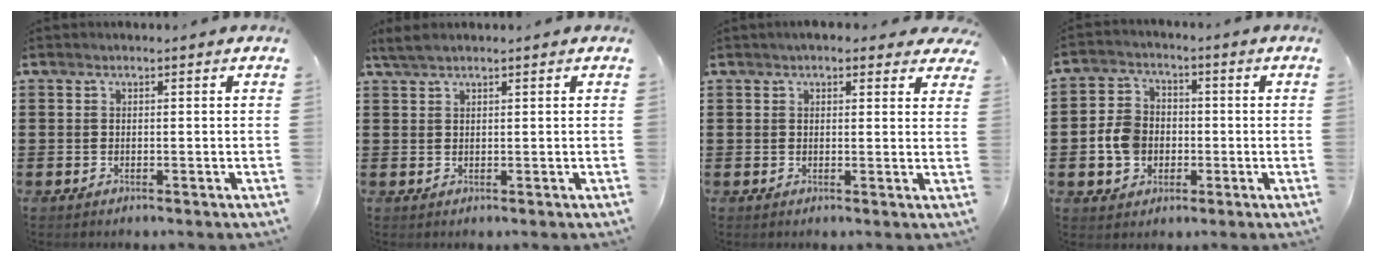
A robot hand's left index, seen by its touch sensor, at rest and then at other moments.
{"total": 1.7, "force": [1.3, 0.3, 1.1], "torque": [-0.025, 0.001, 0.024]}
{"total": 2.6, "force": [2.2, 0.9, 1.0], "torque": [-0.019, 0.001, 0.039]}
{"total": 6.2, "force": [-1.3, 5.3, 2.9], "torque": [-0.077, 0.011, -0.027]}